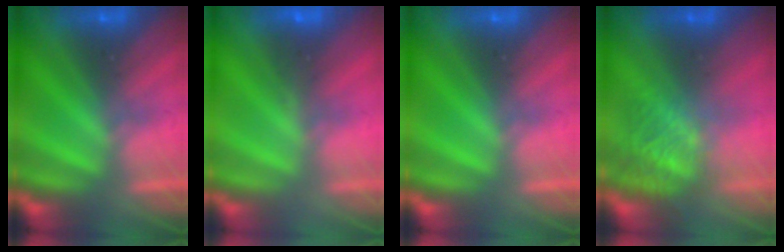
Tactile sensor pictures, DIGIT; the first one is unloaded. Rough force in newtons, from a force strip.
{"total": 2.9}
{"total": 0.0}
{"total": 4.9}